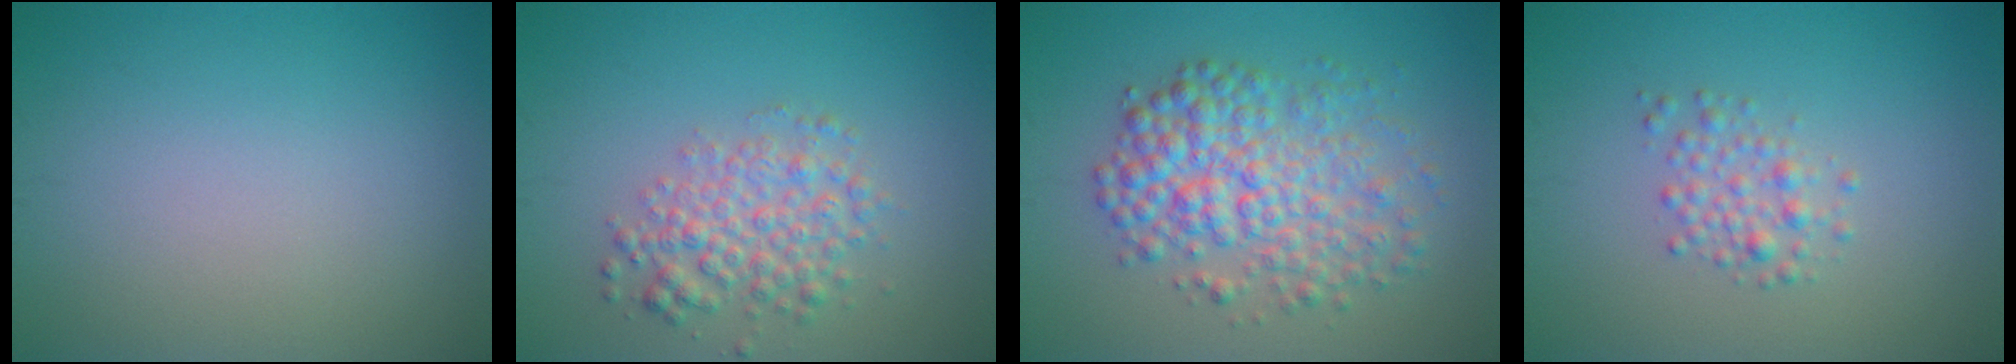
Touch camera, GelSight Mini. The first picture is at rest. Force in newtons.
{"total": 3.6, "press": 3.6, "slide": 0.1}
{"total": 6.0, "press": 6.0, "slide": 0.1}
{"total": 1.9, "press": 1.9, "slide": 0.0}